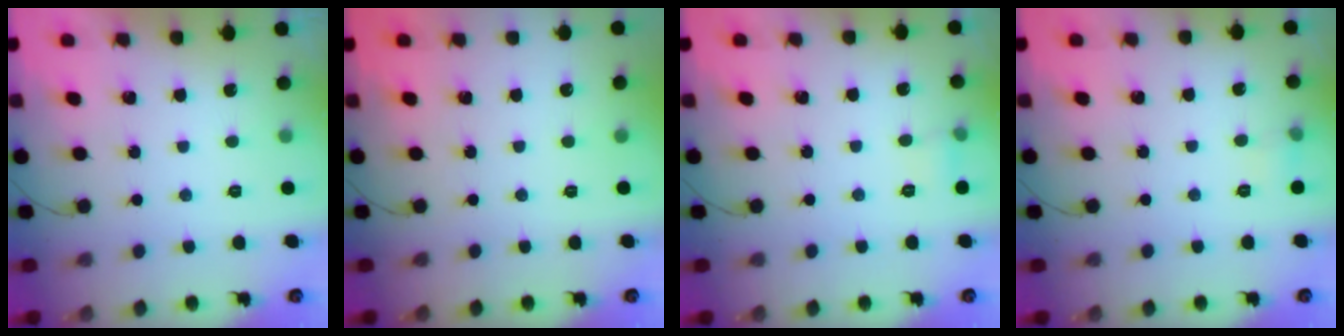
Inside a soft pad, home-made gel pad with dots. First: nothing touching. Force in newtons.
{"total": 0.0}
{"total": 4.0, "press": 3.8, "slide": 1.1}
{"total": 4.1, "press": 3.9, "slide": 1.2}